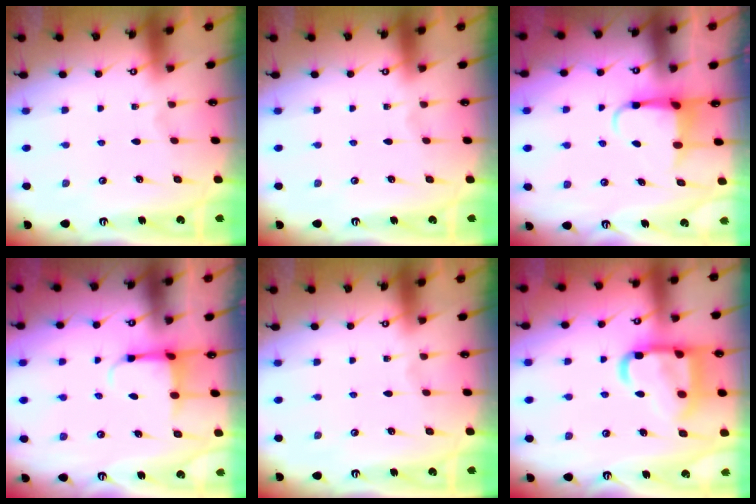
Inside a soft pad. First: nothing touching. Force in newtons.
{"total": 0.0}
{"total": 4.4, "press": 4.4, "slide": 0.2}
{"total": 4.0, "press": 3.7, "slide": 1.3}
{"total": 0.0}
{"total": 19.1, "press": 18.9, "slide": 2.0}